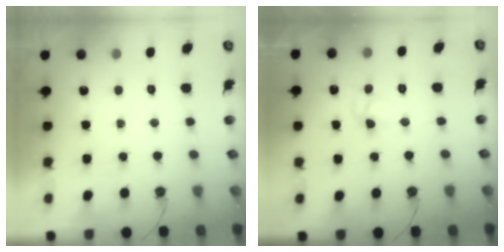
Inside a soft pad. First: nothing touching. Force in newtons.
{"total": 3.5, "press": 3.4, "slide": 1.0}